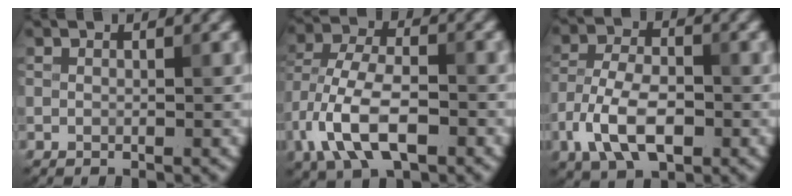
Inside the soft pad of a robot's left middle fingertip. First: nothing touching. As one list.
[{"total": 8.8, "force": [-3.8, 4.5, 6.5], "torque": [-0.132, 0.006, -0.079]}, {"total": 7.0, "force": [-3.0, 3.7, 5.1], "torque": [-0.104, 0.000, -0.065]}]